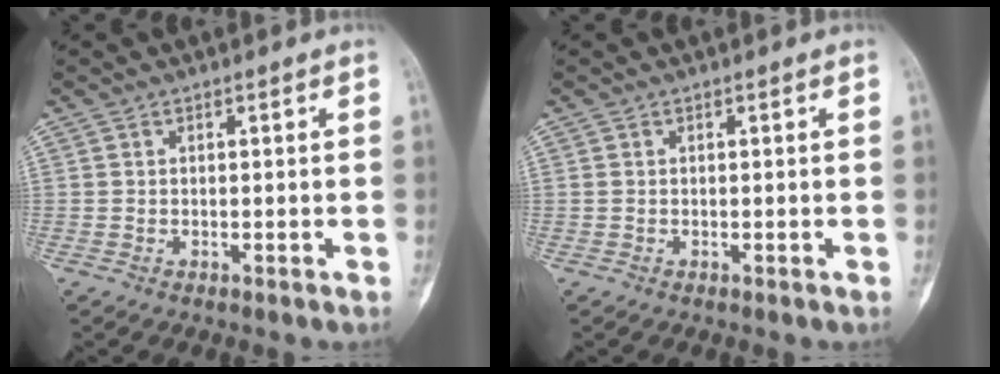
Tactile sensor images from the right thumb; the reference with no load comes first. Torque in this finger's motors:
{"motor_torque": [0.03, -0.02, 0.20, 0.20, 0.06]}